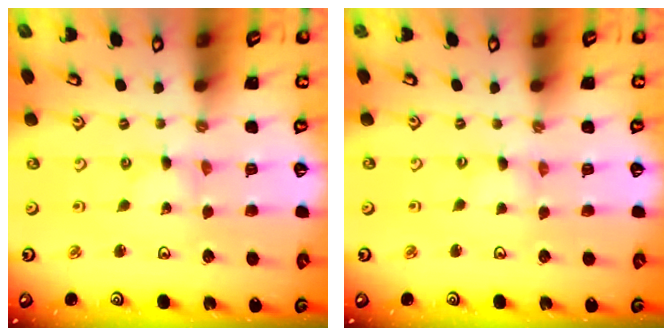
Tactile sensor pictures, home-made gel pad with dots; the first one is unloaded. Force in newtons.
{"total": 0.0}